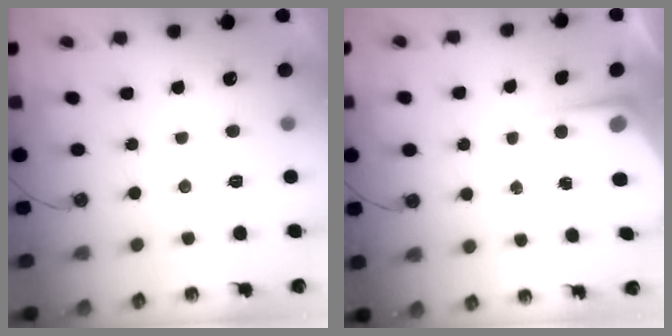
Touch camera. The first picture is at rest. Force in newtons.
{"total": 4.3, "press": 4.2, "slide": 0.5}